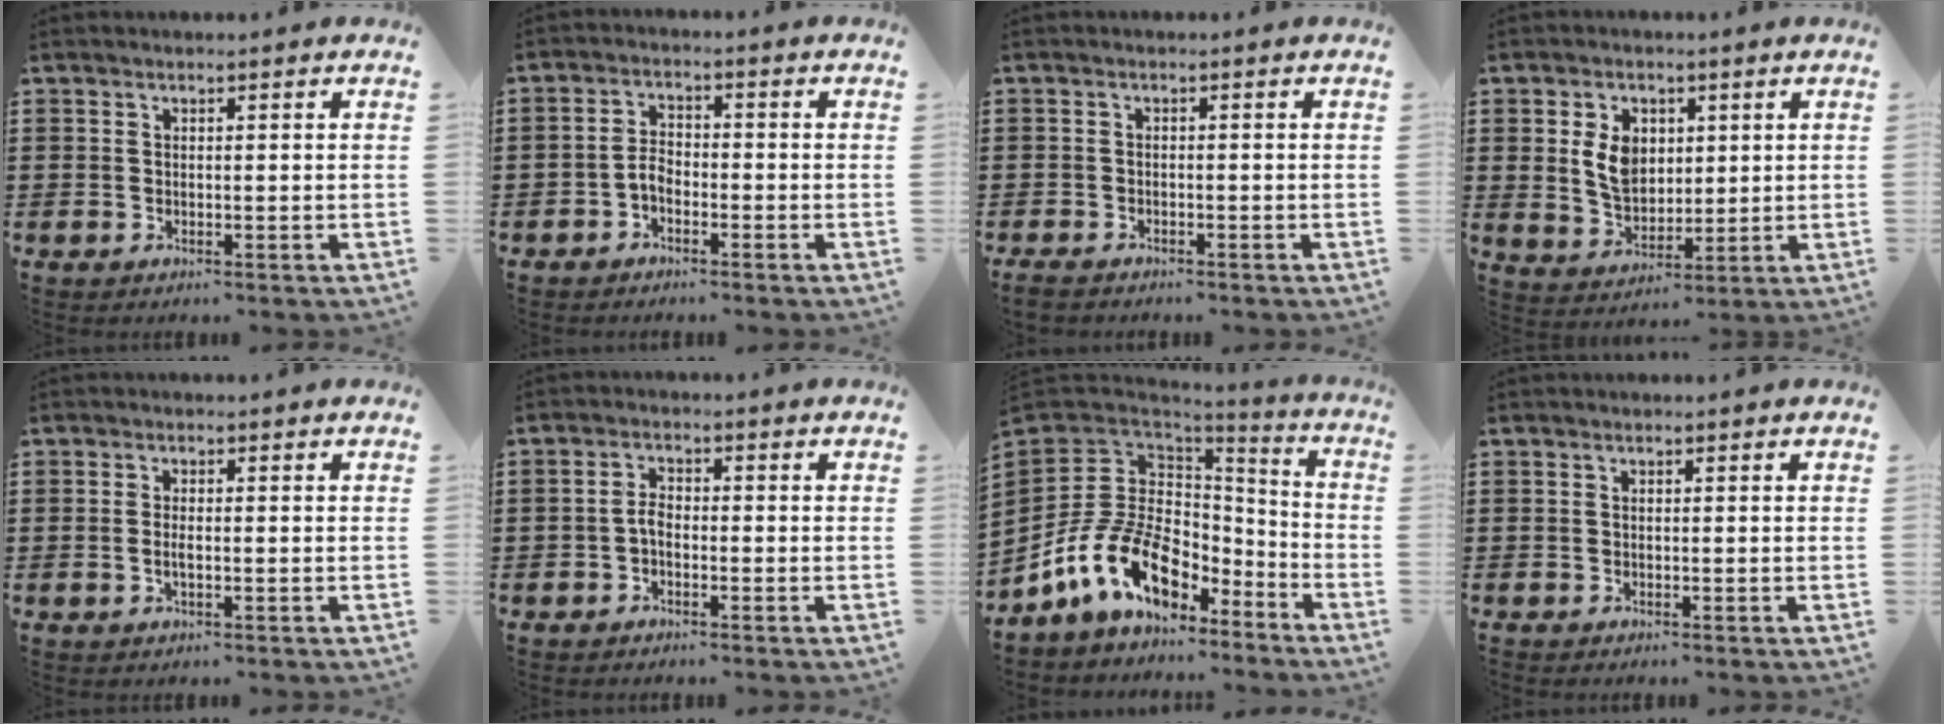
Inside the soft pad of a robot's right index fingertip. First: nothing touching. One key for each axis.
{"total": 2.9, "fx": -1.7, "fy": 1.5, "fz": 1.7, "tx": -0.043, "ty": 0.005, "tz": -0.036}
{"total": 1.2, "fx": -1.2, "fy": 0.4, "fz": 0.2, "tx": -0.007, "ty": 0.001, "tz": -0.024}
{"total": 6.8, "fx": 1.4, "fy": 5.0, "fz": 4.4, "tx": -0.099, "ty": 0.009, "tz": 0.022}
{"total": 1.5, "fx": -0.2, "fy": 0.4, "fz": 1.4, "tx": -0.026, "ty": 0.000, "tz": -0.004}
{"total": 2.3, "fx": -1.0, "fy": 1.2, "fz": 1.7, "tx": -0.042, "ty": 0.002, "tz": -0.023}
{"total": 15.7, "fx": -6.7, "fy": 10.0, "fz": 10.0, "tx": -0.237, "ty": 0.012, "tz": -0.125}
{"total": 0.0}